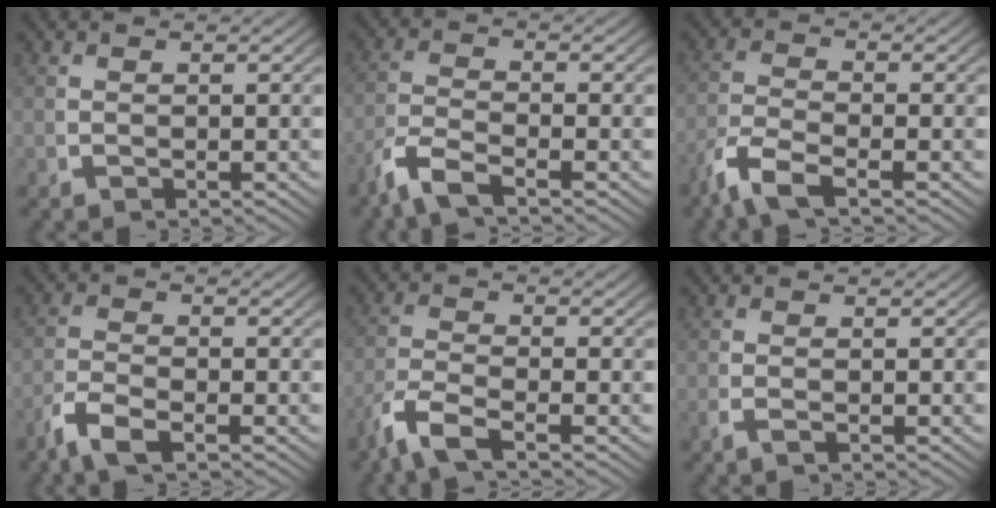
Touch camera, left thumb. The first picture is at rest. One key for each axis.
{"total": 3.9, "fx": -2.6, "fy": 1.5, "fz": 2.5, "tx": -0.062, "ty": -0.010, "tz": -0.049}
{"total": 4.3, "fx": -2.5, "fy": 1.7, "fz": 3.1, "tx": -0.077, "ty": -0.012, "tz": -0.045}
{"total": 2.9, "fx": -1.9, "fy": 1.0, "fz": 2.0, "tx": -0.052, "ty": -0.009, "tz": -0.038}
{"total": 4.7, "fx": -2.8, "fy": 2.0, "fz": 3.2, "tx": -0.083, "ty": -0.014, "tz": -0.049}
{"total": 0.8, "fx": -0.4, "fy": 0.1, "fz": 0.6, "tx": -0.021, "ty": -0.004, "tz": -0.006}